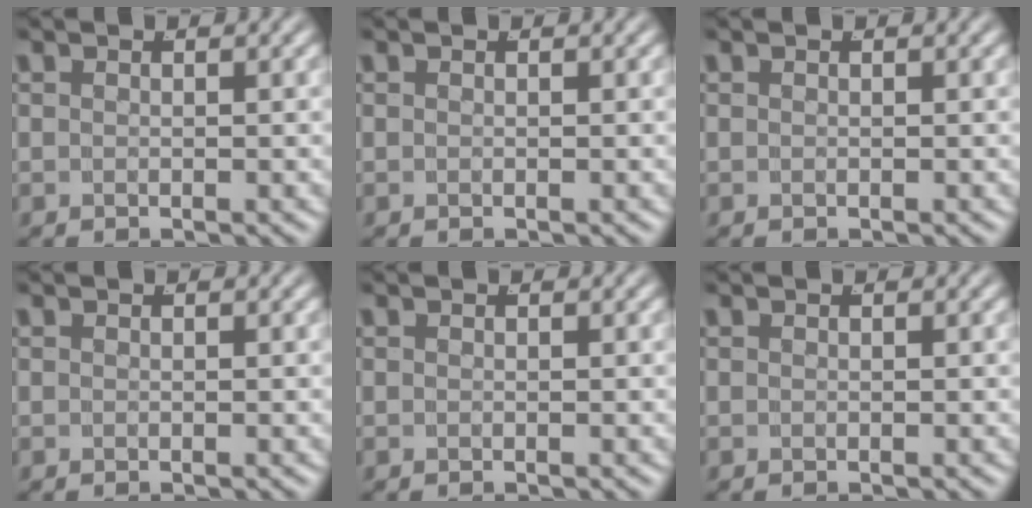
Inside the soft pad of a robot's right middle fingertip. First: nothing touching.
{"total": 0.0}
{"total": 0.0}
{"total": 0.0}
{"total": 0.0}
{"total": 0.0}